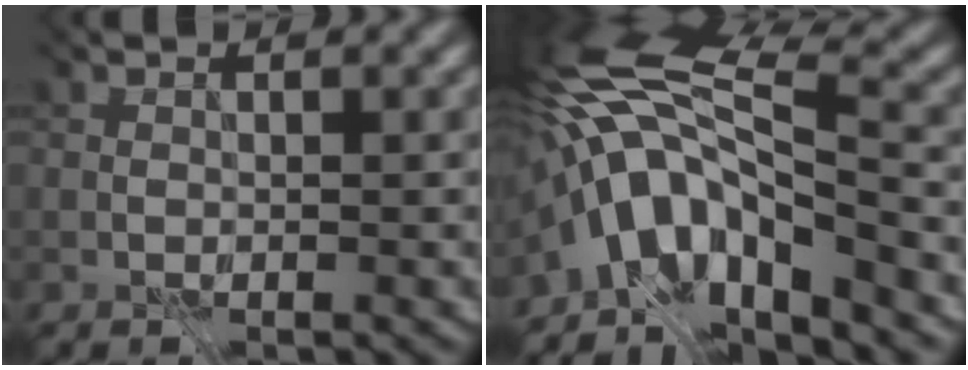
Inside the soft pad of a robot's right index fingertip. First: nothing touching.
{"total": 10.0, "force": [-6.4, 2.5, 7.3], "torque": [-0.121, 0.001, -0.102]}